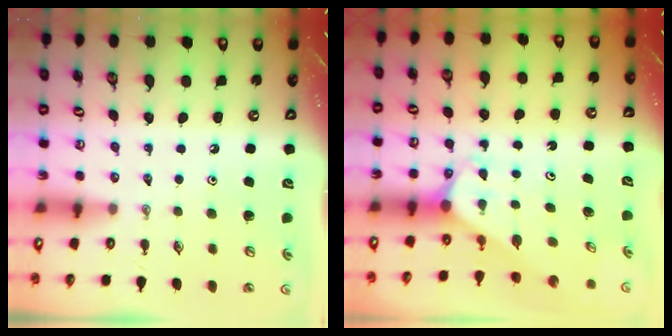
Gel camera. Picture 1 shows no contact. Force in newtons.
{"total": 1.8, "press": 1.8, "slide": 0.1}